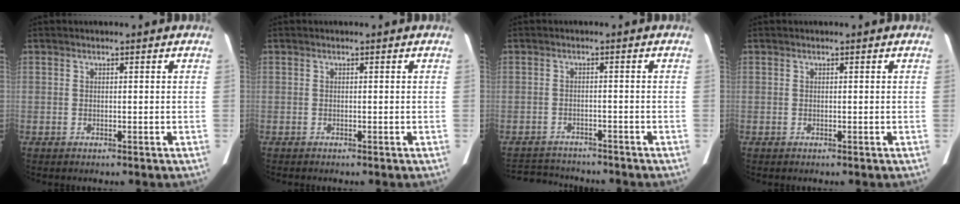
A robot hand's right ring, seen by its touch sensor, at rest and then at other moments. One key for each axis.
{"total": 0.0}
{"total": 8.1, "fx": -7.7, "fy": 1.6, "fz": 1.7, "tx": -0.037, "ty": 0.004, "tz": -0.110}
{"total": 0.0}